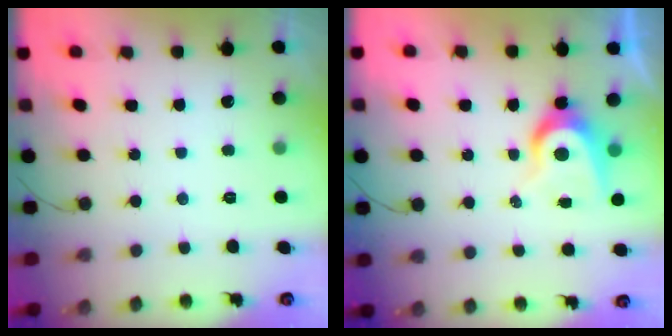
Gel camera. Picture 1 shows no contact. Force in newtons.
{"total": 7.4, "press": 7.4, "slide": 0.7}